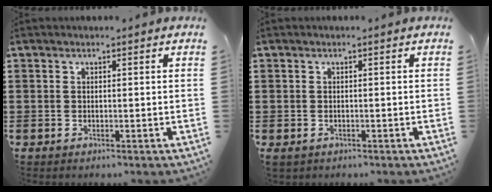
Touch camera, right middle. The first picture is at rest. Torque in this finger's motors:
{"motor_torque": [0.03, -0.12, 0.50, 0.13]}